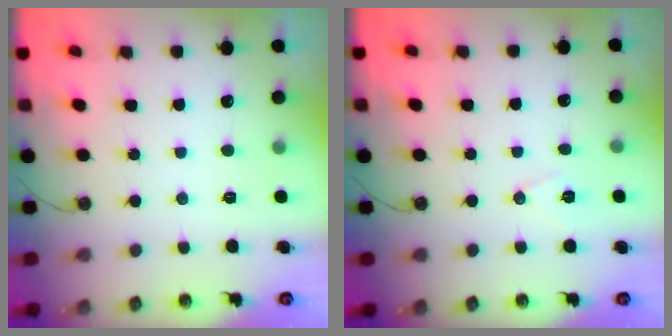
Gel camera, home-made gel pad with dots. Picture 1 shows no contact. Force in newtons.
{"total": 6.8, "press": 5.1, "slide": 4.5}